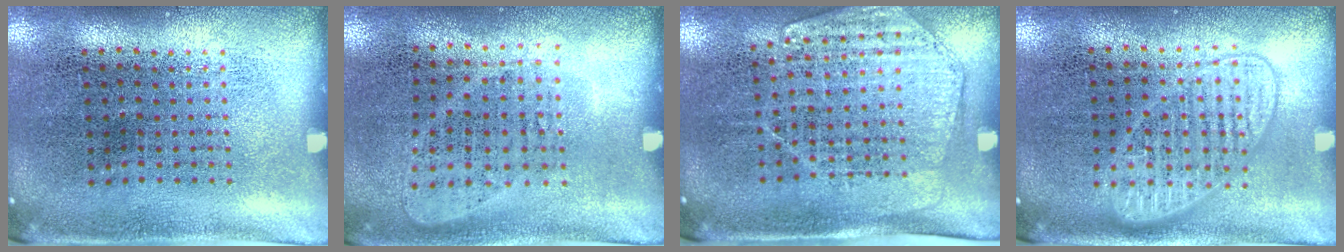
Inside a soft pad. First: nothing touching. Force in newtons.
{"total": 0.9, "press": 0.8, "slide": 0.4}
{"total": 1.6, "press": 1.5, "slide": 0.6}
{"total": 1.5, "press": 1.5, "slide": 0.2}